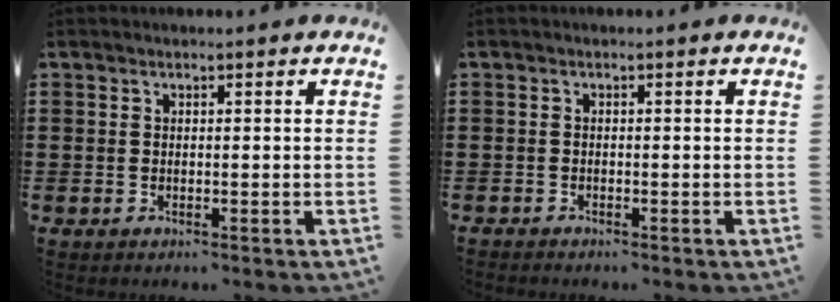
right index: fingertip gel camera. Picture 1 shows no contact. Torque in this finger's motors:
{"motor_torque": [0.17, -0.29, -0.03, 0.00]}